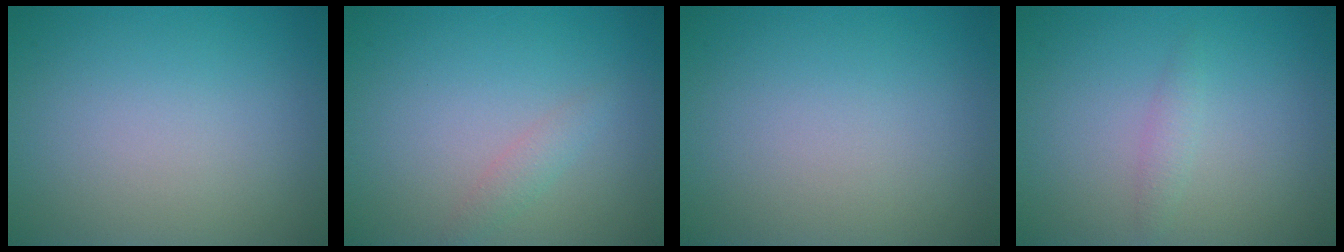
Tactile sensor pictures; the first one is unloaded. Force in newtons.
{"total": 1.2, "press": 1.2, "slide": 0.1}
{"total": 0.0}
{"total": 1.0, "press": 1.0, "slide": 0.1}